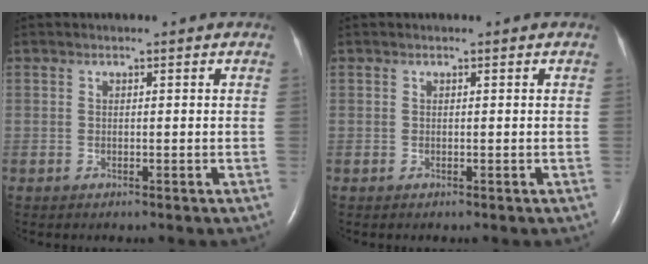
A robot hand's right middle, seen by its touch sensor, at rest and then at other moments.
{"total": 0.0}